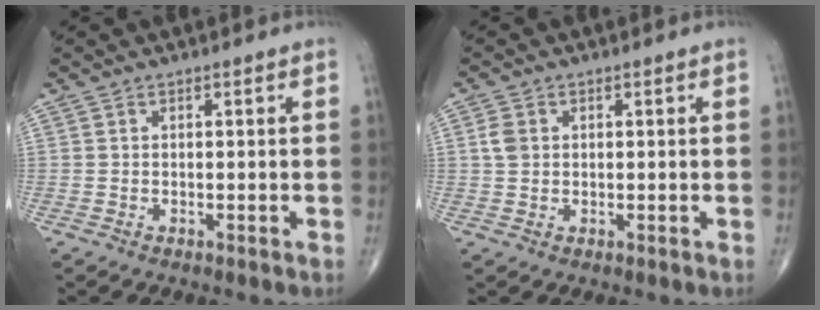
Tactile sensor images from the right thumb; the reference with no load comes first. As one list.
[{"total": 2.6, "force": [0.5, 2.0, 1.5], "torque": [-0.030, 0.004, 0.010]}]